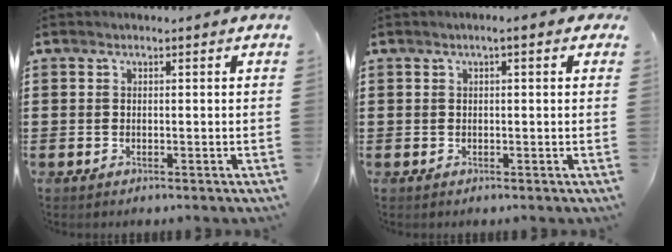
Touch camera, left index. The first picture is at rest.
{"total": 1.3, "force": [0.2, 0.2, 1.2], "torque": [-0.023, 0.001, 0.002]}